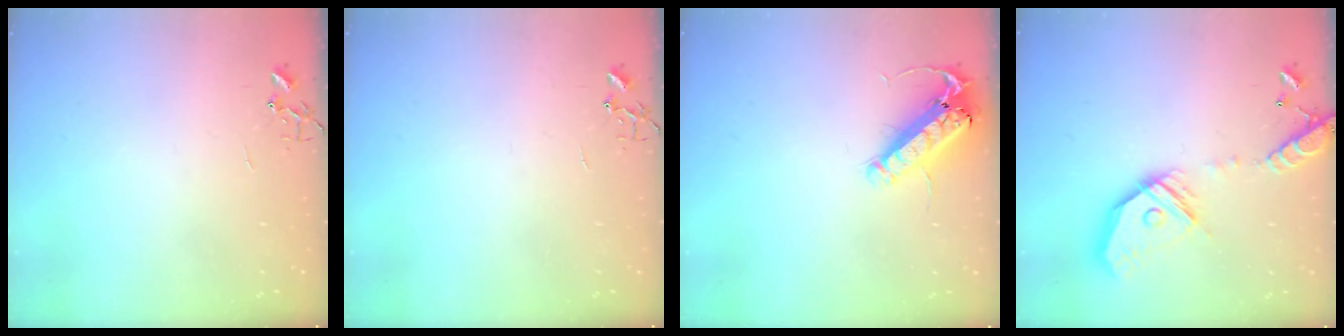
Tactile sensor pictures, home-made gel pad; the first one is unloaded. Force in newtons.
{"total": 0.0}
{"total": 14.7, "press": 14.4, "slide": 2.7}
{"total": 18.8, "press": 18.6, "slide": 3.0}